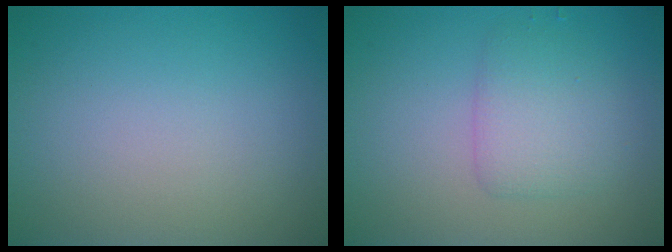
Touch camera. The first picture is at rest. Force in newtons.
{"total": 2.9, "press": 2.9, "slide": 0.0}